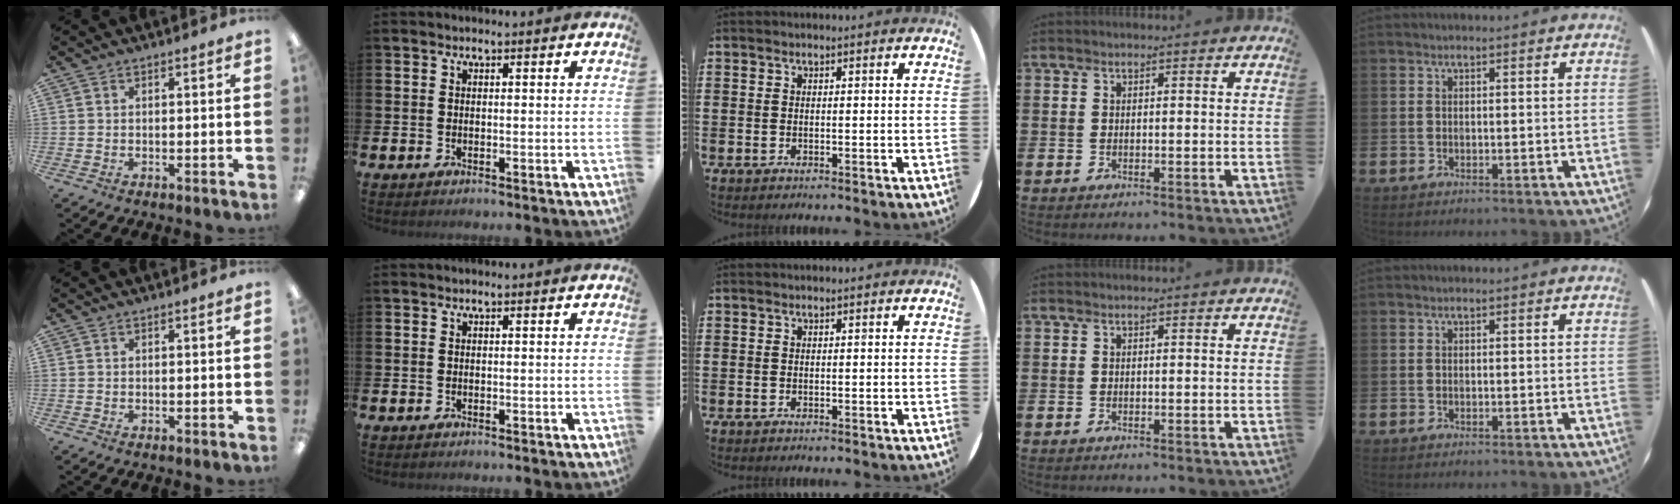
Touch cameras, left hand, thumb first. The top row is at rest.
{}